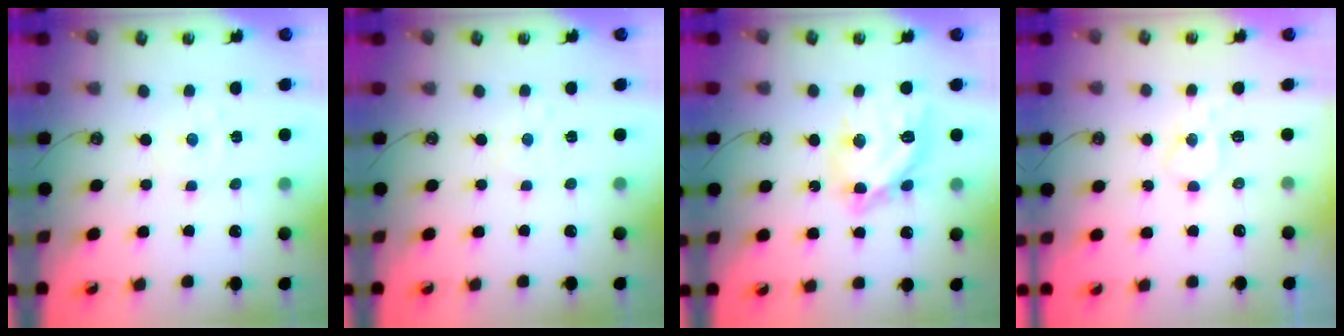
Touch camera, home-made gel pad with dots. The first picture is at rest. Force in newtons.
{"total": 2.2, "press": 2.1, "slide": 0.4}
{"total": 15.8, "press": 15.8, "slide": 1.1}
{"total": 5.0, "press": 4.9, "slide": 0.4}